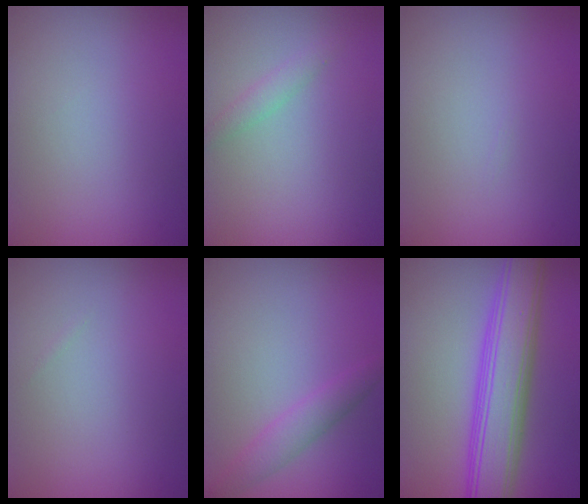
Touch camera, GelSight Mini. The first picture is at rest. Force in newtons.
{"total": 1.3, "press": 1.3, "slide": 0.0}
{"total": 0.0}
{"total": 0.0}
{"total": 2.3, "press": 2.3, "slide": 0.1}
{"total": 7.9, "press": 7.9, "slide": 0.1}